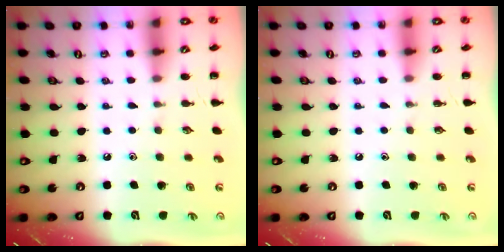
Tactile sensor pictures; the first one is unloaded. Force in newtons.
{"total": 0.0}